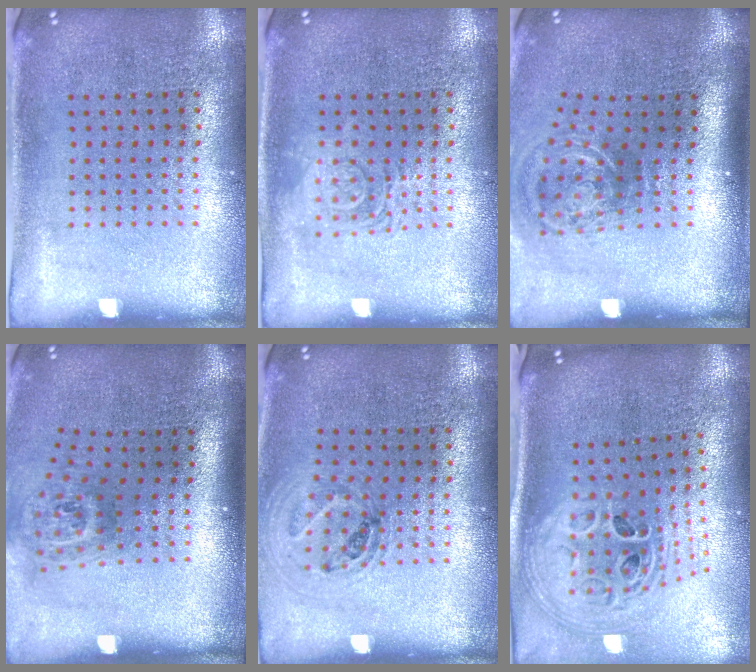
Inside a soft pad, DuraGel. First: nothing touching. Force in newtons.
{"total": 2.5, "press": 2.5, "slide": 0.5}
{"total": 2.2, "press": 1.4, "slide": 1.7}
{"total": 1.8, "press": 1.2, "slide": 1.4}
{"total": 1.0, "press": 1.0, "slide": 0.2}
{"total": 2.9, "press": 2.0, "slide": 2.0}